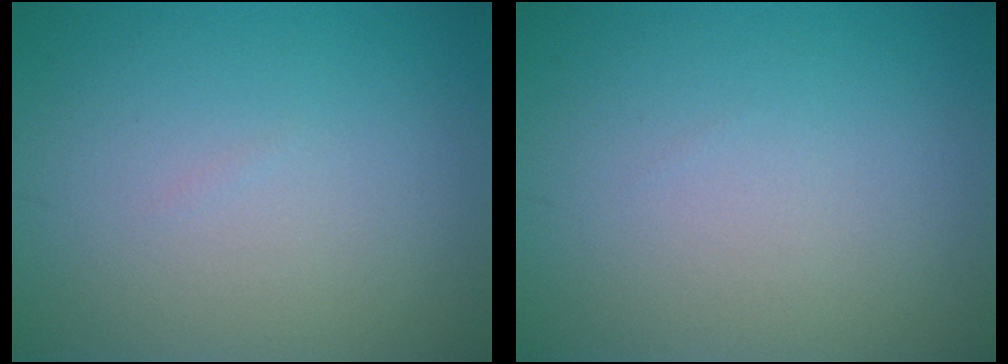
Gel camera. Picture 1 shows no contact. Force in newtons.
{"total": 0.0}